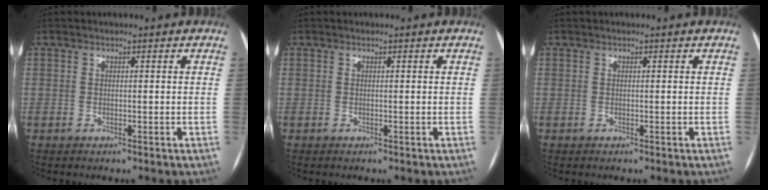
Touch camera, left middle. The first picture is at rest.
{"total": 0.0}
{"total": 0.0}